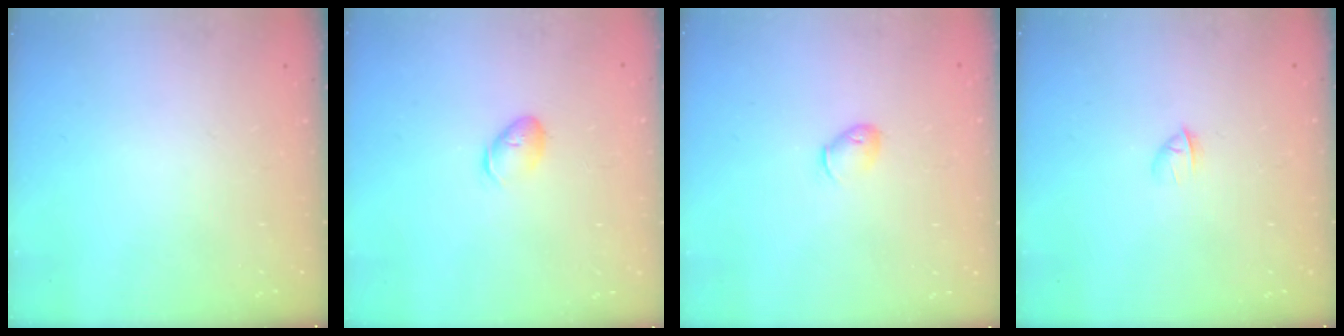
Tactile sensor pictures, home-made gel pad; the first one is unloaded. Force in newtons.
{"total": 6.4, "press": 6.2, "slide": 1.6}
{"total": 4.5, "press": 4.4, "slide": 0.9}
{"total": 2.4, "press": 2.2, "slide": 0.8}